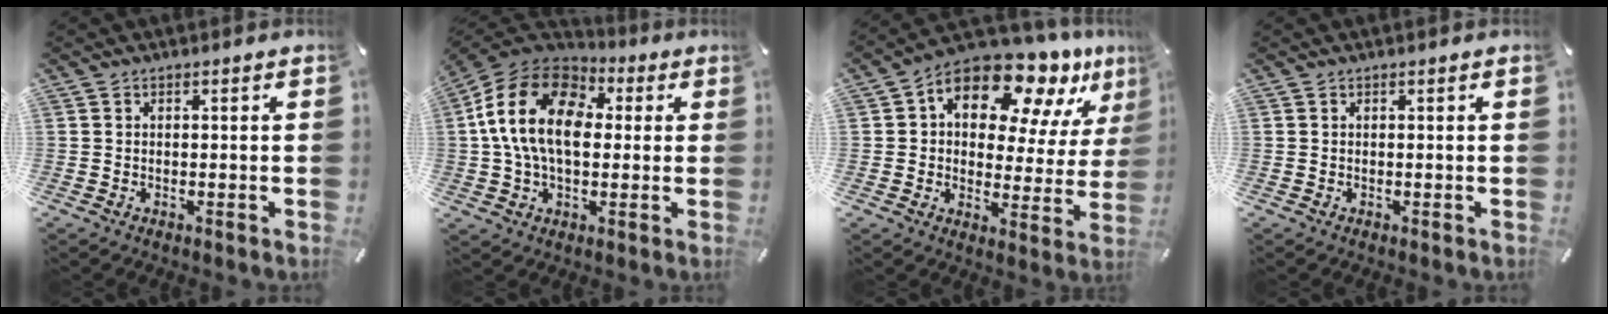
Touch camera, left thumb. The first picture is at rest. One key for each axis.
{"total": 16.7, "fx": 1.6, "fy": 11.9, "fz": 11.5, "tx": -0.250, "ty": 0.014, "tz": 0.026}
{"total": 15.5, "fx": 10.5, "fy": 7.7, "fz": 8.5, "tx": -0.138, "ty": -0.079, "tz": 0.180}
{"total": 0.0}